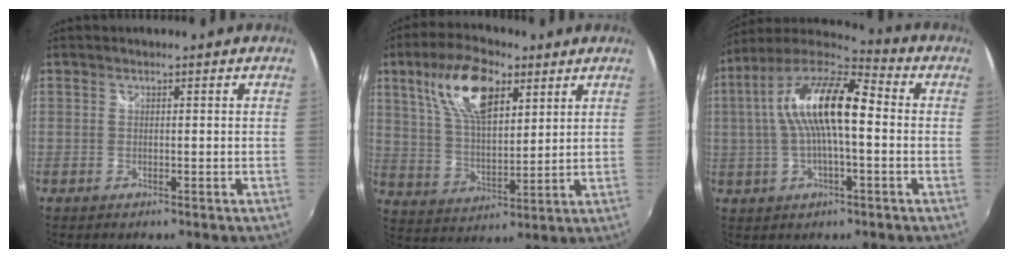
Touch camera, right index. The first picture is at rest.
{"total": 14.4, "force": [7.4, 6.2, 10.7], "torque": [-0.201, 0.020, 0.140]}
{"total": 16.5, "force": [1.2, 5.3, 15.5], "torque": [-0.281, 0.018, 0.009]}